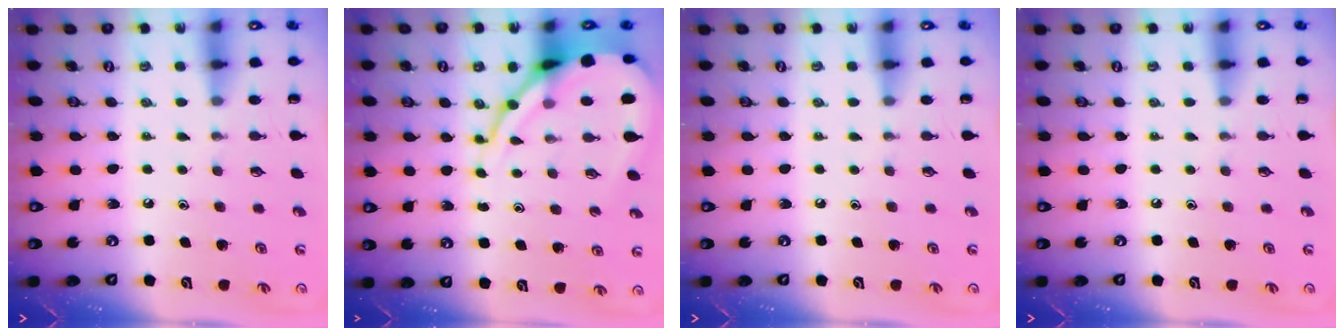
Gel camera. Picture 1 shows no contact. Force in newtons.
{"total": 12.8, "press": 12.7, "slide": 1.4}
{"total": 0.0}
{"total": 0.0}